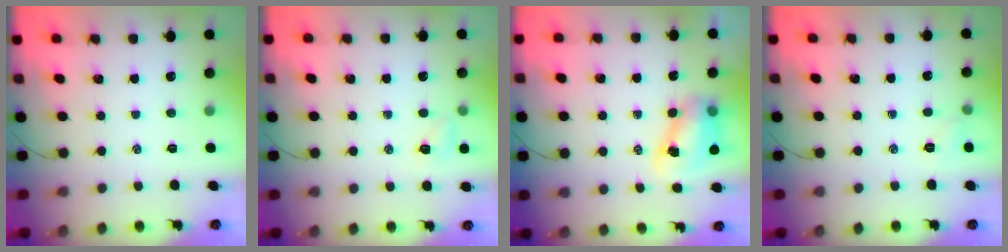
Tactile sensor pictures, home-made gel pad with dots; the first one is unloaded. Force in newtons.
{"total": 4.7, "press": 4.5, "slide": 1.4}
{"total": 7.8, "press": 7.7, "slide": 1.6}
{"total": 4.5, "press": 4.3, "slide": 1.5}